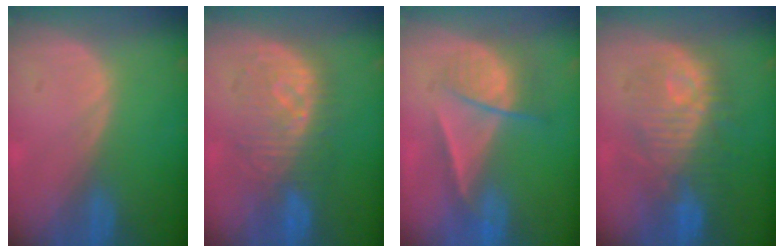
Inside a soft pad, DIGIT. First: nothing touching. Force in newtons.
{"total": 8.4, "press": 8.4, "slide": 1.0}
{"total": 7.2, "press": 6.1, "slide": 3.9}
{"total": 9.9, "press": 9.9, "slide": 0.2}